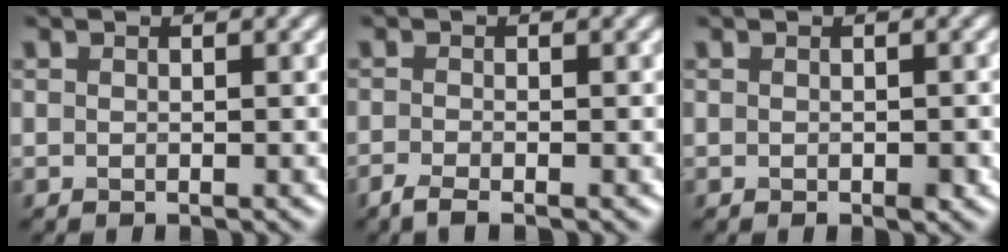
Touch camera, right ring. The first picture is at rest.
{"total": 1.7, "force": [-1.3, 0.3, 1.1], "torque": [-0.024, -0.010, -0.032]}
{"total": 1.0, "force": [-0.4, 0.5, 0.8], "torque": [-0.011, -0.001, -0.004]}